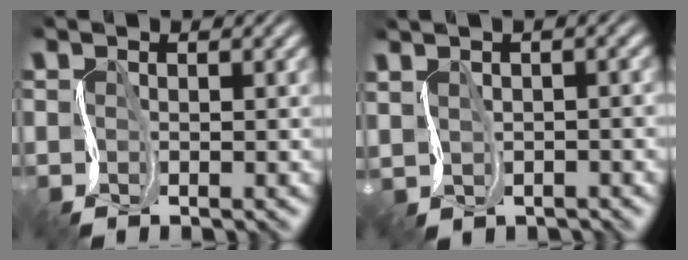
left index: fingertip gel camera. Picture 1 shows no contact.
{"total": 0.8, "force": [-0.3, -0.7, -0.4], "torque": [-0.002, -0.011, 0.003]}